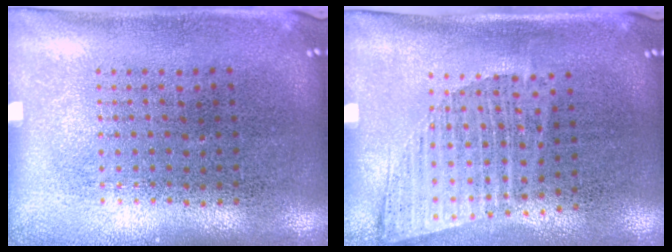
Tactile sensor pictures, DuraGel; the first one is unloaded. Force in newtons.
{"total": 1.2, "press": 1.0, "slide": 0.7}